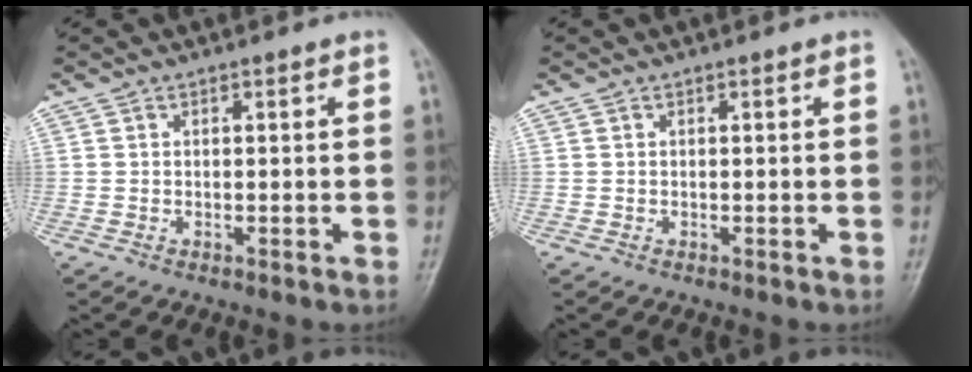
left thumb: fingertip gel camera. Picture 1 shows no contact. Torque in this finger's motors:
{"motor_torque": [0.00, 0.00, -0.01, -0.03, 0.00]}